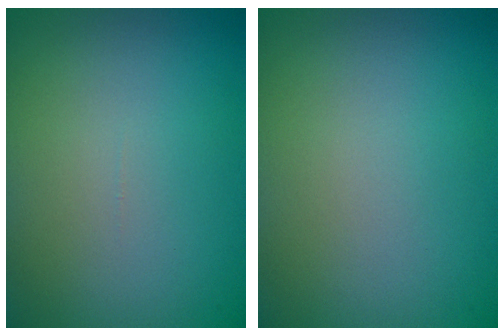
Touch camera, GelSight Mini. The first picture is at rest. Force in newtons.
{"total": 0.0}